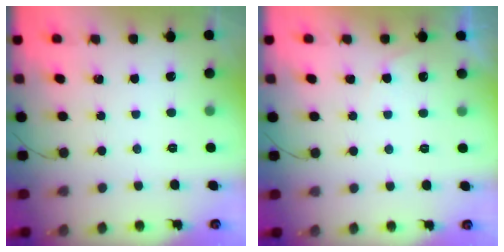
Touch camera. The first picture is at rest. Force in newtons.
{"total": 4.4, "press": 4.4, "slide": 0.1}